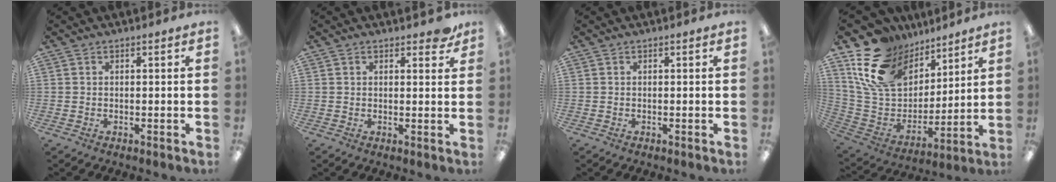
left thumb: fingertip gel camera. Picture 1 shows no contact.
{"total": 2.6, "force": [1.9, 1.1, 1.3], "torque": [-0.014, -0.004, 0.030]}
{"total": 0.0}
{"total": 18.4, "force": [11.3, 12.0, 8.1], "torque": [-0.172, -0.053, 0.218]}